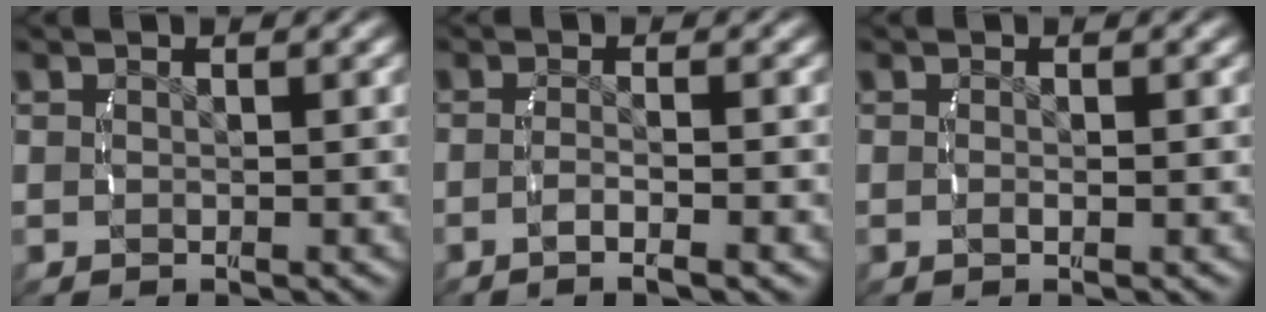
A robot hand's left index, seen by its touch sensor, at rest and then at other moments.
{"total": 2.5, "force": [-1.8, -0.3, 1.8], "torque": [-0.039, -0.005, -0.028]}
{"total": 0.7, "force": [-0.4, 0.0, 0.6], "torque": [-0.018, -0.005, -0.007]}